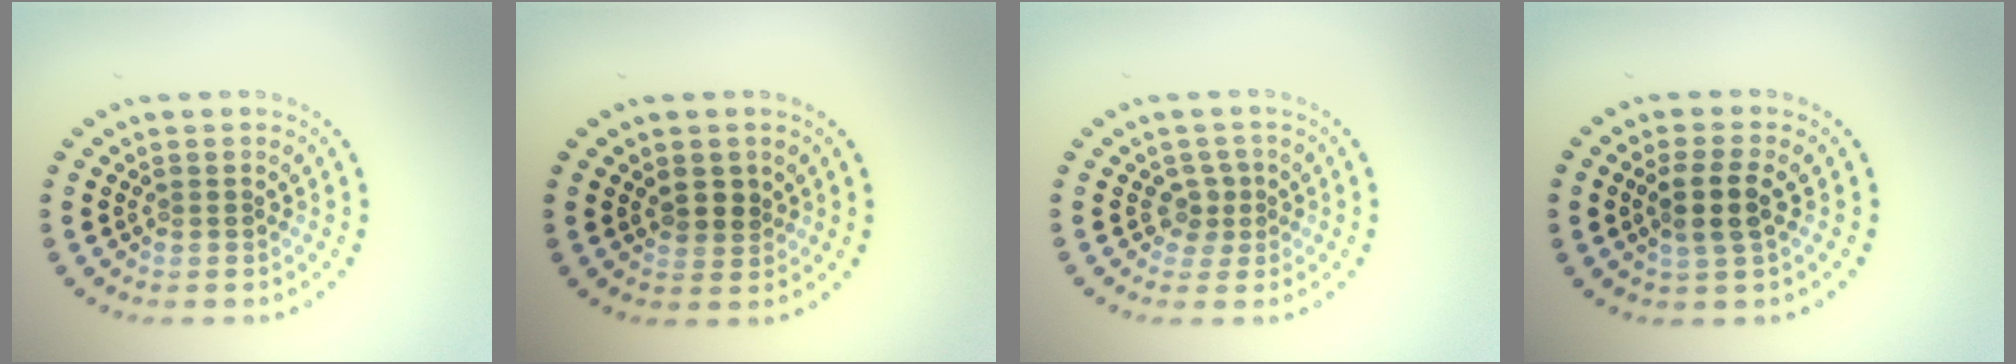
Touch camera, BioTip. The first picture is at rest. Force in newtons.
{"total": 1.5, "press": 1.4, "slide": 0.7}
{"total": 1.7, "press": 1.3, "slide": 1.2}
{"total": 2.8, "press": 2.5, "slide": 1.2}